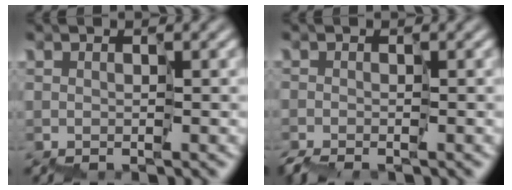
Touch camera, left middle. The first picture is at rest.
{"total": 2.2, "force": [-1.9, 0.6, 1.1], "torque": [-0.019, -0.004, -0.042]}